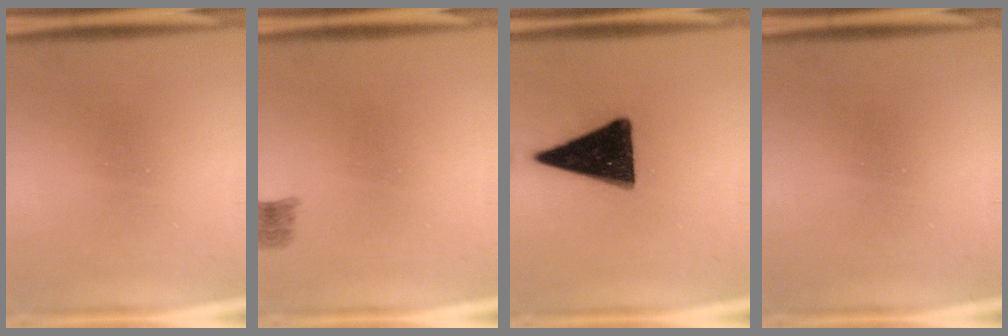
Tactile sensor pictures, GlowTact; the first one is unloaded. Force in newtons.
{"total": 2.0}
{"total": 15.9}
{"total": 0.0}